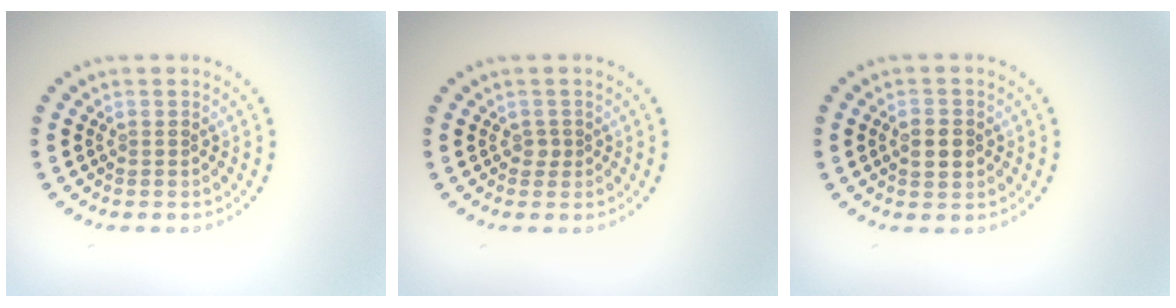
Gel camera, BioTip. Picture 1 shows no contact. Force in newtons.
{"total": 0.7, "press": 0.6, "slide": 0.4}
{"total": 2.6, "press": 2.6, "slide": 0.1}